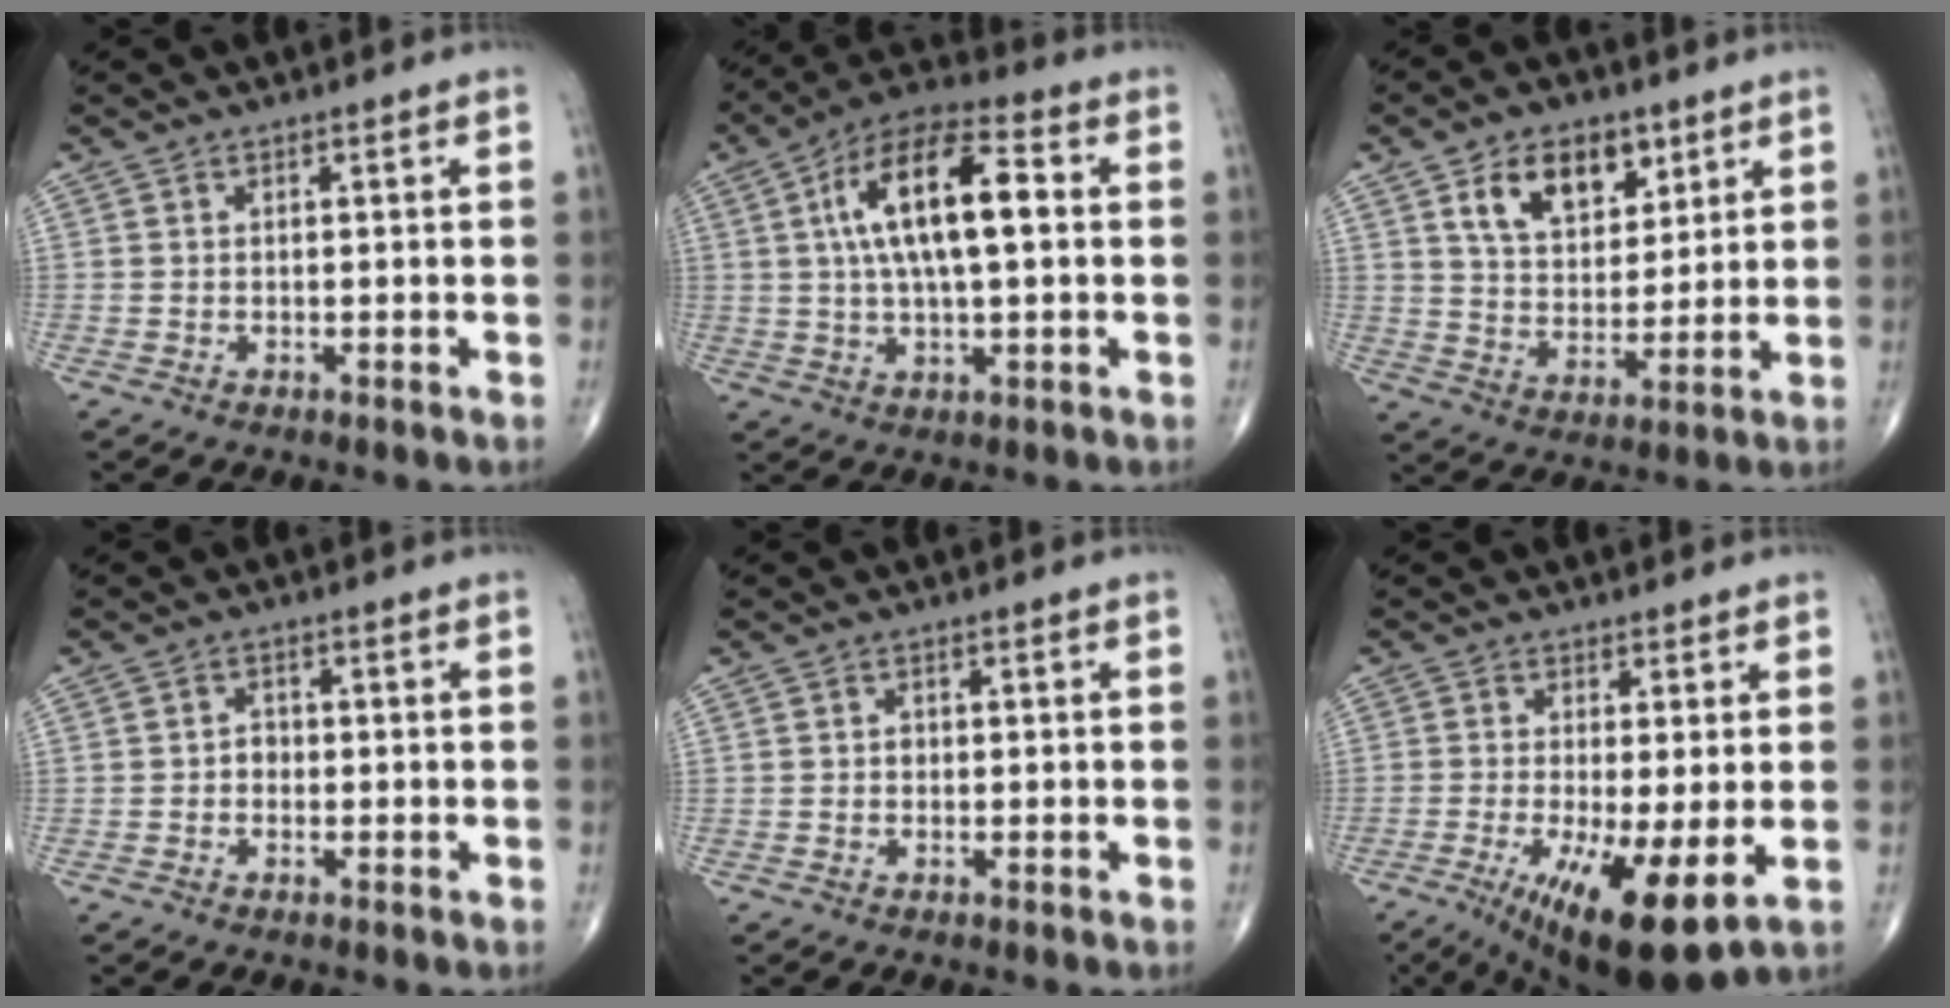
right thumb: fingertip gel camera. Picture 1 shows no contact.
{"total": 16.0, "force": [2.5, 6.3, 14.5], "torque": [-0.257, 0.025, 0.036]}
{"total": 12.1, "force": [6.0, 7.5, 7.4], "torque": [-0.090, -0.028, 0.108]}
{"total": 1.6, "force": [-0.4, 1.4, 0.8], "torque": [-0.002, 0.006, -0.011]}
{"total": 0.7, "force": [-0.1, 0.6, 0.4], "torque": [-0.002, 0.002, -0.003]}
{"total": 12.8, "force": [-3.7, 3.2, 11.8], "torque": [-0.204, -0.028, -0.051]}